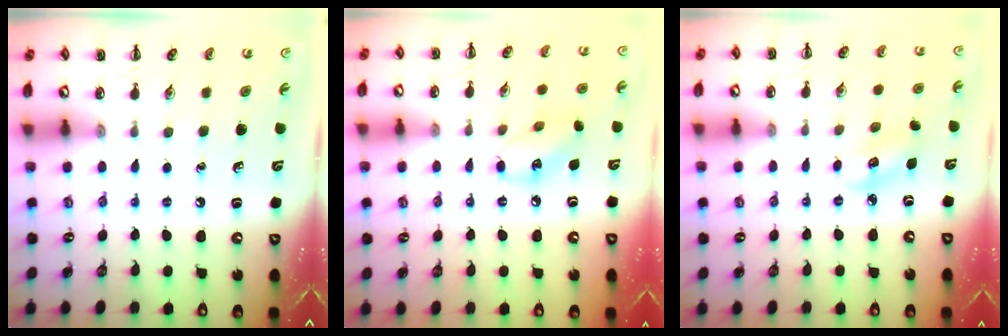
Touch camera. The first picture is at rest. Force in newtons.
{"total": 7.9, "press": 7.9, "slide": 0.5}
{"total": 3.8, "press": 3.7, "slide": 0.9}